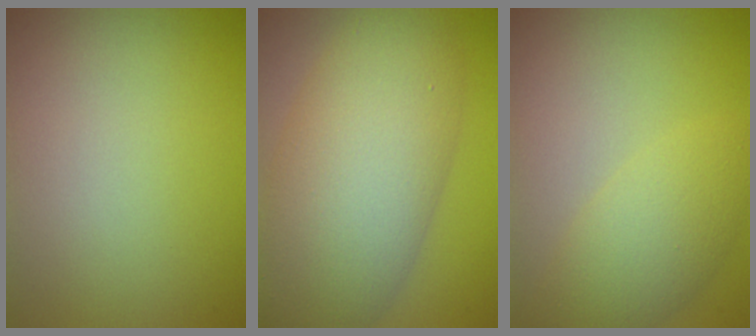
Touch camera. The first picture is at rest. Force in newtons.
{"total": 10.5, "press": 10.5, "slide": 0.6}
{"total": 3.9, "press": 3.9, "slide": 0.1}